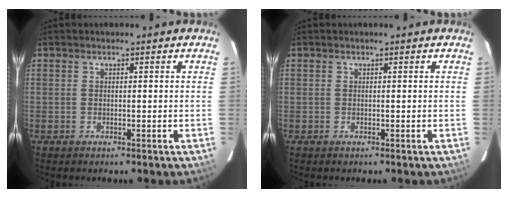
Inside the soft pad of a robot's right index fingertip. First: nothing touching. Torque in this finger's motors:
{"motor_torque": [-0.03, -0.03, 0.04, 0.01]}